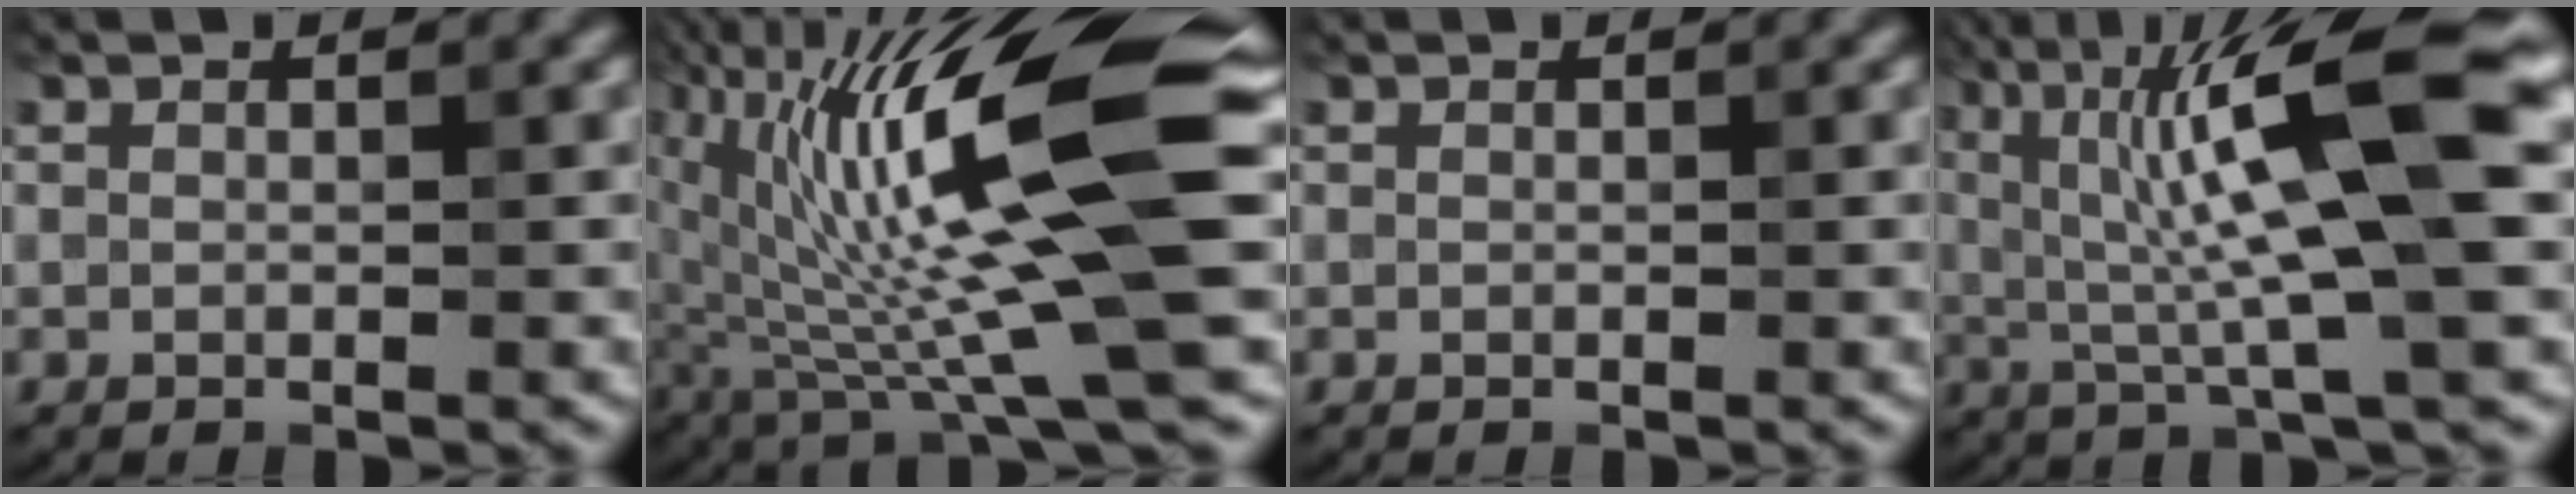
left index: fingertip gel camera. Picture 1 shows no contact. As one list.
[{"total": 16.5, "force": [2.6, 3.4, 16.0], "torque": [-0.266, 0.004, 0.048]}, {"total": 0.0}, {"total": 12.8, "force": [2.7, 2.3, 12.3], "torque": [-0.197, 0.011, 0.046]}]